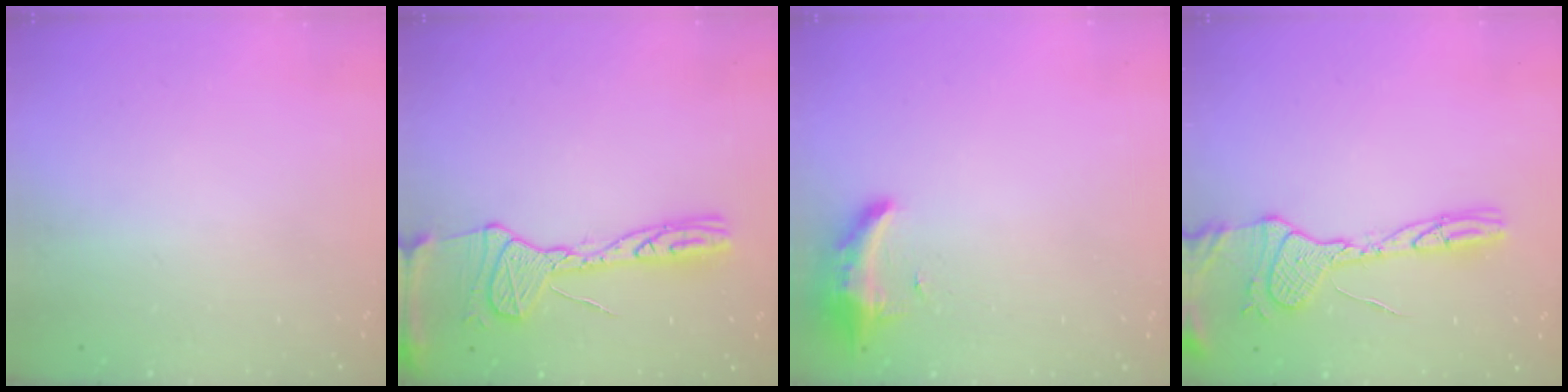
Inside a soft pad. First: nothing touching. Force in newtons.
{"total": 16.8, "press": 16.7, "slide": 1.7}
{"total": 12.2, "press": 9.7, "slide": 7.4}
{"total": 17.0, "press": 17.0, "slide": 1.6}